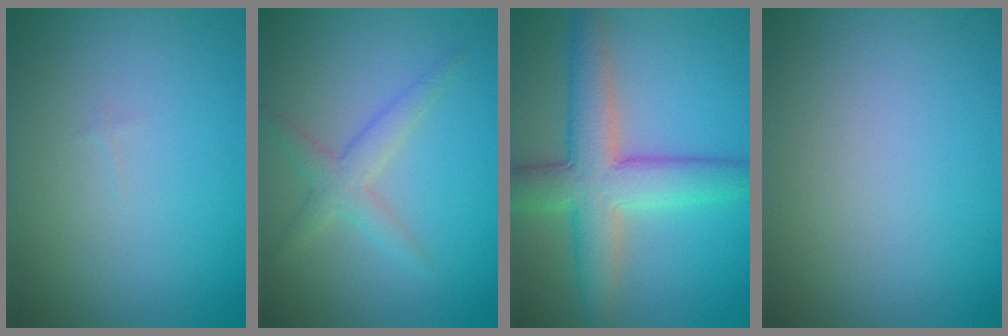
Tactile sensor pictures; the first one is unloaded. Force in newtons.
{"total": 2.5, "press": 2.5, "slide": 0.1}
{"total": 7.1, "press": 7.1, "slide": 0.2}
{"total": 0.0}